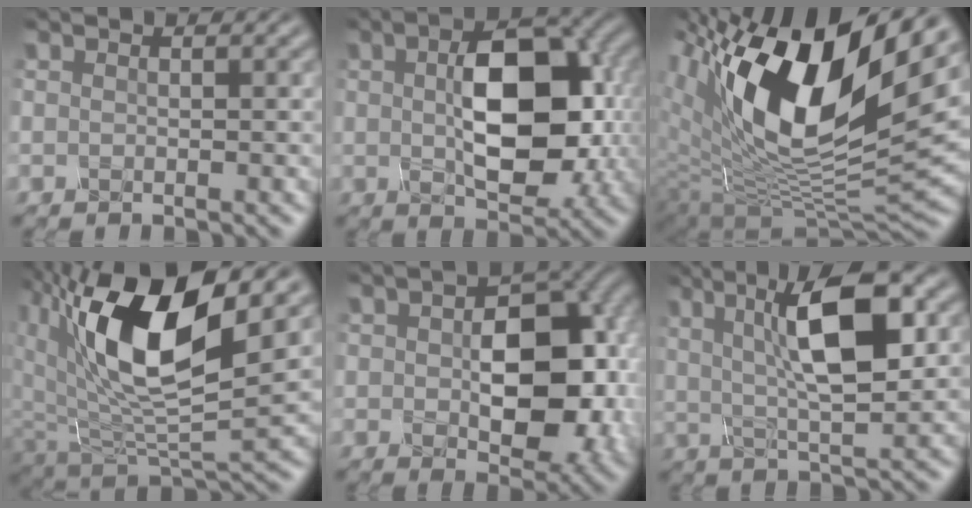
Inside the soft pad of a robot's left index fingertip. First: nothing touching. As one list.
[{"total": 10.2, "force": [0.7, 5.6, 8.4], "torque": [-0.140, 0.002, 0.014]}, {"total": 16.8, "force": [6.4, 7.1, 13.8], "torque": [-0.247, 0.006, 0.104]}, {"total": 12.3, "force": [4.7, 5.5, 9.9], "torque": [-0.187, -0.005, 0.091]}, {"total": 10.6, "force": [0.2, 6.4, 8.4], "torque": [-0.121, -0.008, 0.011]}, {"total": 9.6, "force": [2.5, 2.8, 8.8], "torque": [-0.140, 0.009, 0.038]}]